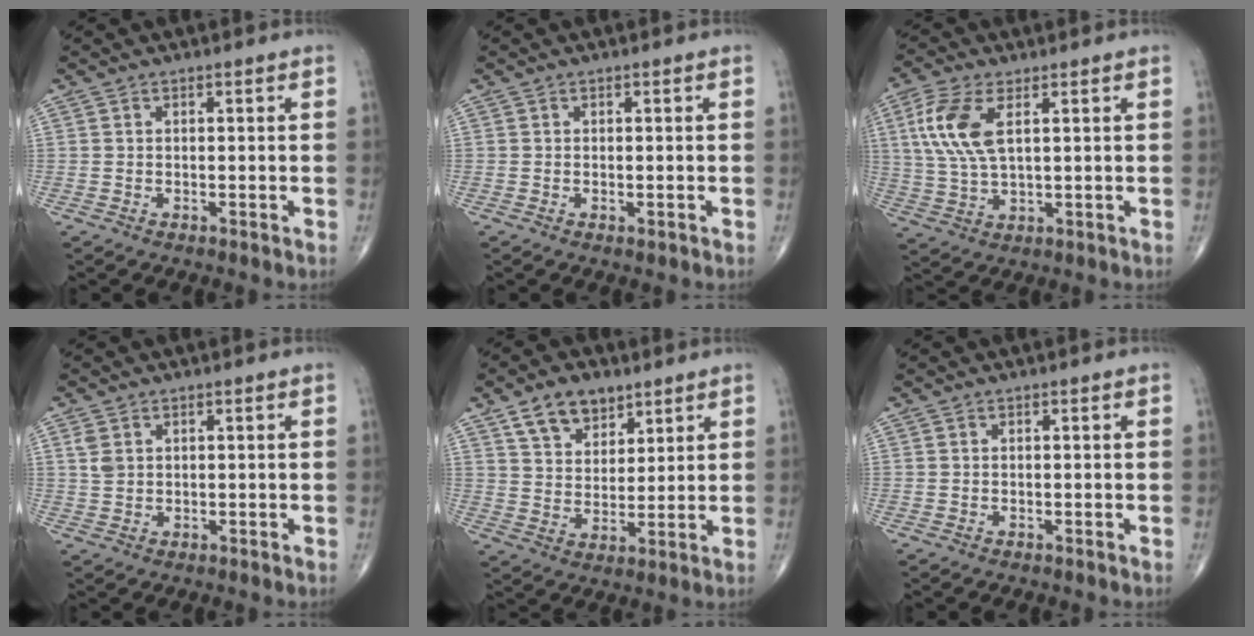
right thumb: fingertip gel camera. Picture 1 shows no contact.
{"total": 0.7, "force": [-0.2, 0.3, 0.6], "torque": [-0.008, -0.002, -0.003]}
{"total": 10.3, "force": [3.2, 4.6, 8.7], "torque": [-0.202, -0.002, 0.066]}
{"total": 2.6, "force": [1.0, 1.9, 1.5], "torque": [-0.029, 0.001, 0.027]}
{"total": 9.3, "force": [5.8, 5.6, 4.6], "torque": [-0.052, -0.031, 0.106]}
{"total": 0.0}